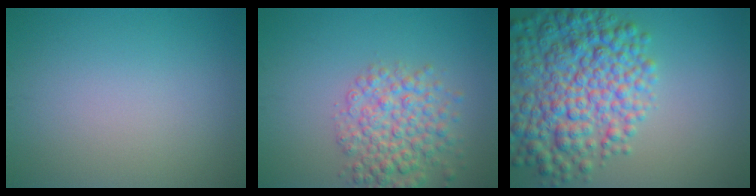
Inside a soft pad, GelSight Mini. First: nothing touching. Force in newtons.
{"total": 5.3, "press": 5.3, "slide": 0.2}
{"total": 9.6, "press": 9.6, "slide": 0.3}